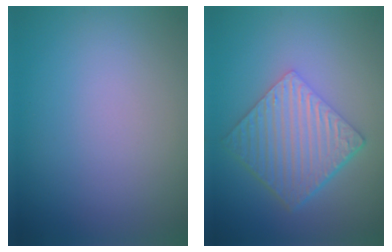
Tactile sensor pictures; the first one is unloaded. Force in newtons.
{"total": 6.0, "press": 4.1, "slide": 4.4}